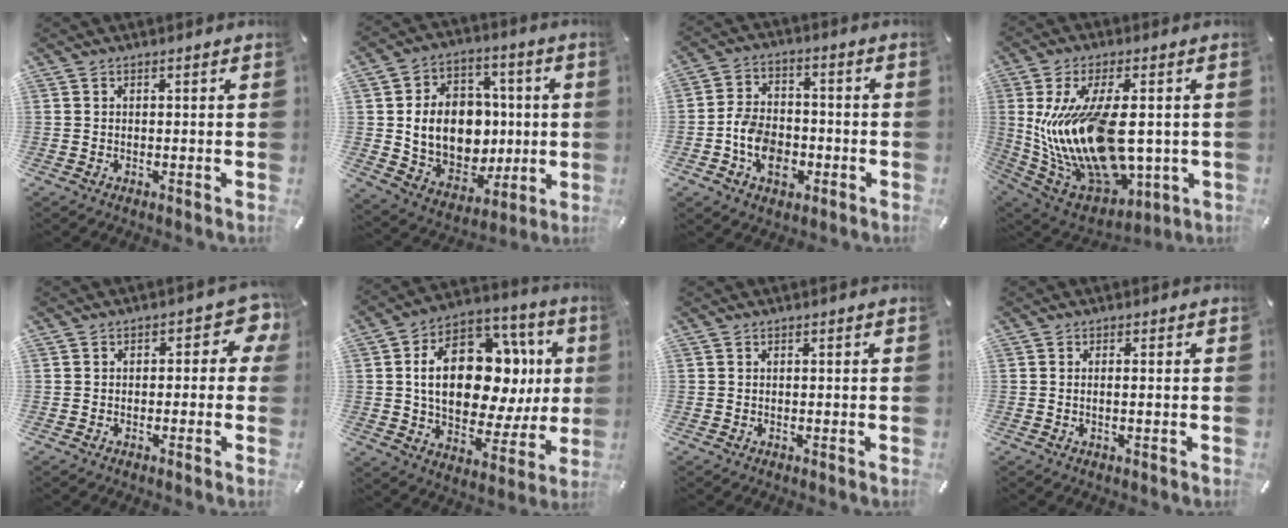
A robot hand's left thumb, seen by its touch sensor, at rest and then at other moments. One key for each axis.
{"total": 15.0, "fx": 0.9, "fy": 12.6, "fz": 8.2, "tx": -0.162, "ty": -0.010, "tz": 0.032}
{"total": 9.8, "fx": -3.3, "fy": 7.5, "fz": 5.4, "tx": -0.120, "ty": 0.023, "tz": -0.057}
{"total": 21.7, "fx": 1.8, "fy": 11.3, "fz": 18.4, "tx": -0.398, "ty": -0.025, "tz": 0.038}
{"total": 5.3, "fx": 0.2, "fy": 3.3, "fz": 4.2, "tx": -0.048, "ty": 0.004, "tz": -0.003}
{"total": 24.4, "fx": 4.1, "fy": 14.9, "fz": 18.8, "tx": -0.311, "ty": -0.018, "tz": 0.076}
{"total": 0.0}
{"total": 1.3, "fx": -0.1, "fy": -0.1, "fz": 1.3, "tx": -0.024, "ty": -0.006, "tz": 0.000}